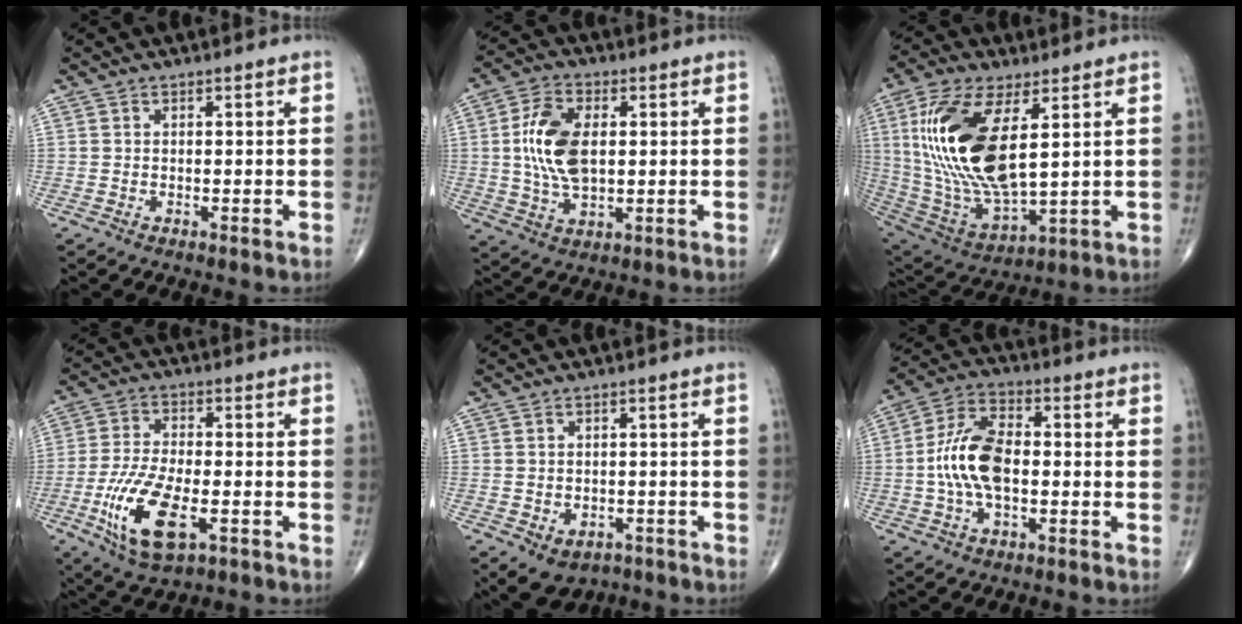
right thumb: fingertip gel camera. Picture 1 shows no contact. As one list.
[{"total": 11.5, "force": [1.2, 6.4, 9.5], "torque": [-0.185, 0.001, 0.025]}, {"total": 22.2, "force": [5.1, 9.4, 19.5], "torque": [-0.406, -0.029, 0.103]}, {"total": 12.9, "force": [-4.6, 5.5, 10.8], "torque": [-0.222, 0.004, -0.079]}, {"total": 7.3, "force": [-4.0, 5.3, 3.0], "torque": [-0.038, 0.023, -0.045]}, {"total": 11.7, "force": [-1.0, 6.2, 9.8], "torque": [-0.196, 0.027, -0.025]}]